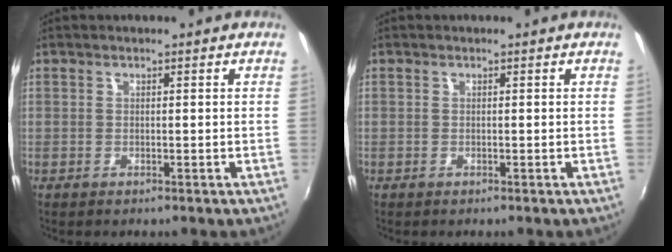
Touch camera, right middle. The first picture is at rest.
{"total": 0.0}